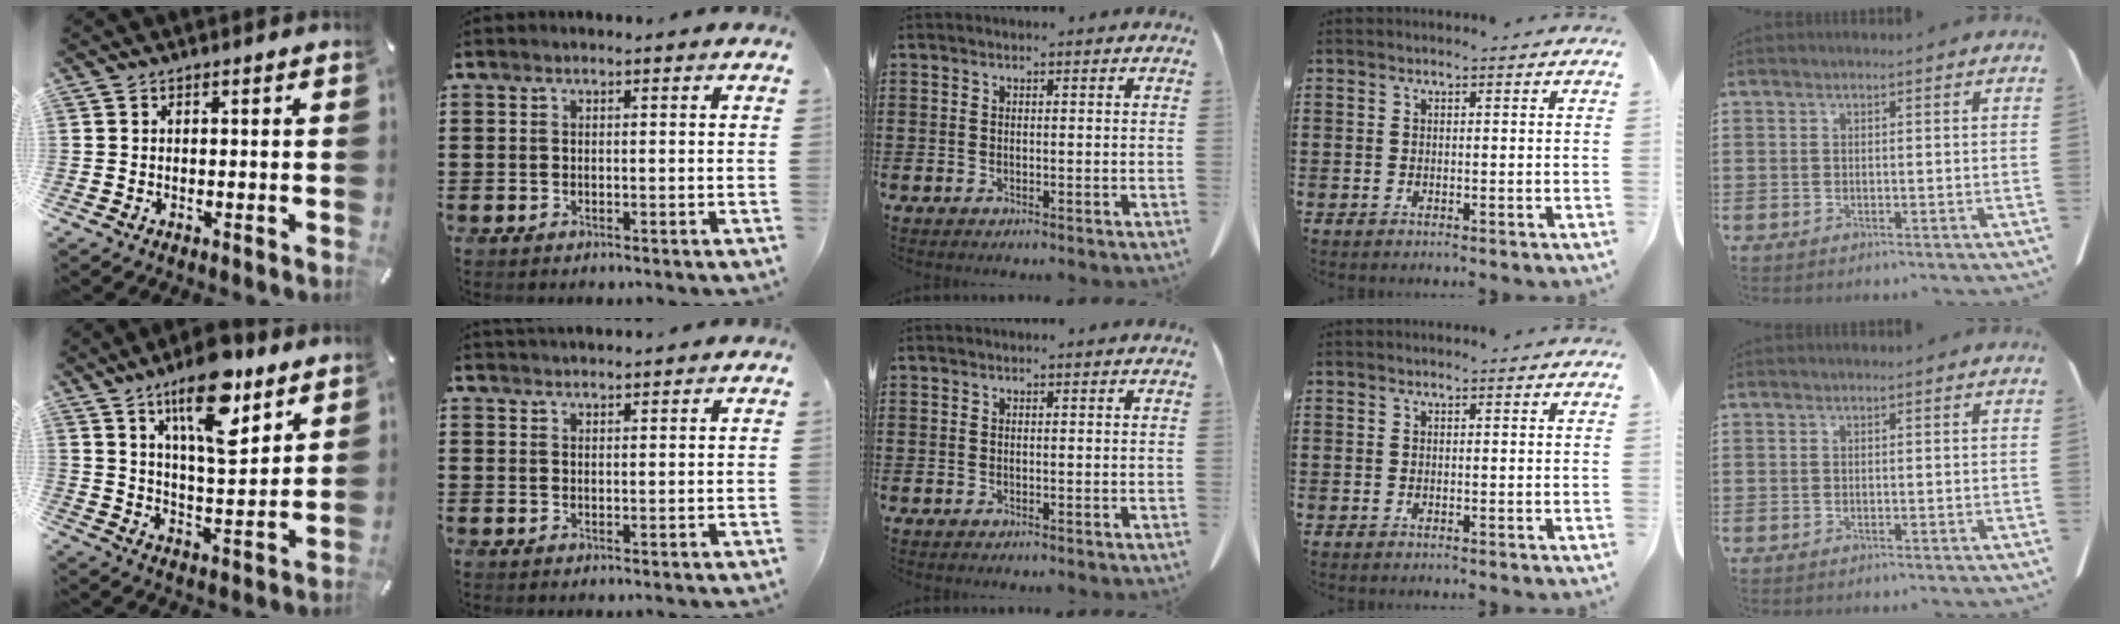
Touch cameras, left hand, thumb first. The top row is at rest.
{"thumb": {"total": 16.4, "force": [10.1, 6.2, 11.2], "torque": [-0.182, -0.044, 0.168]}, "index": {"total": 1.7, "force": [1.7, 0.0, 0.0], "torque": [-0.005, 0.000, 0.035]}}